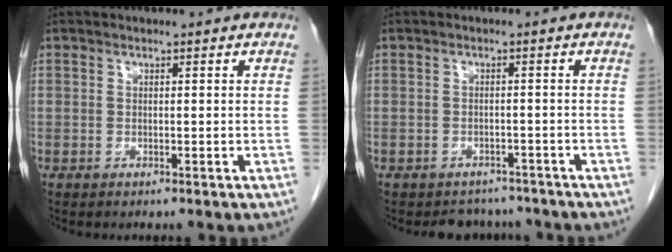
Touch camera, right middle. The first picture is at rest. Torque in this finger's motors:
{"motor_torque": [-0.32, -0.40, -0.10, -0.01]}